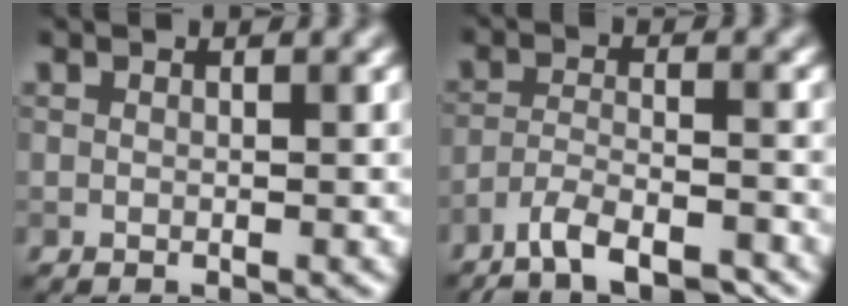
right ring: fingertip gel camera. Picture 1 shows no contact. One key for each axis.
{"total": 5.9, "fx": -4.8, "fy": 1.4, "fz": 3.1, "tx": -0.055, "ty": -0.004, "tz": -0.084}